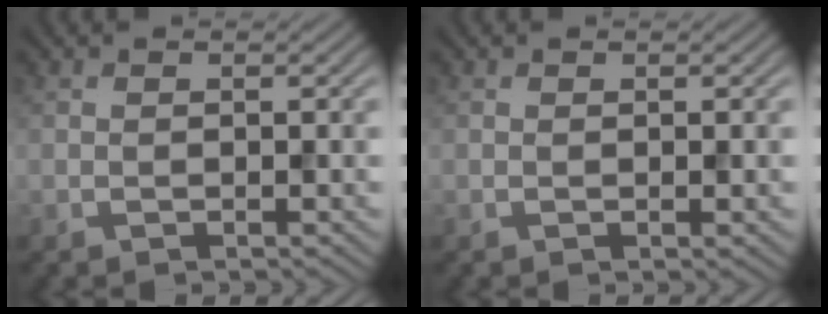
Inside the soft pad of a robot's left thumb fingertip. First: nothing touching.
{"total": 0.0}